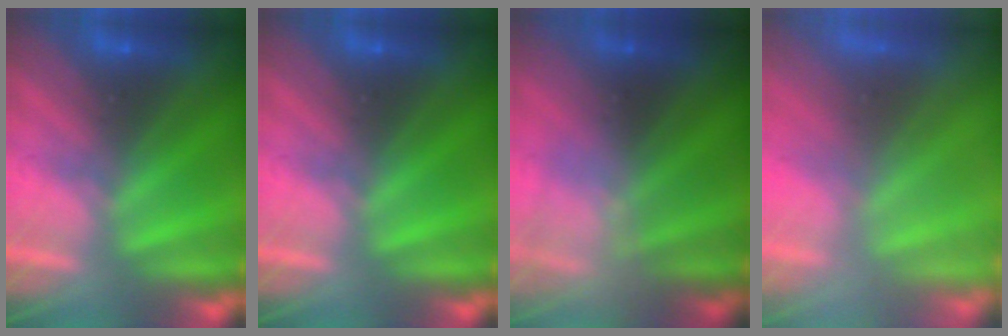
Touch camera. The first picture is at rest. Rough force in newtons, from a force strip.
{"total": 0.0}
{"total": 2.2}
{"total": 7.7}